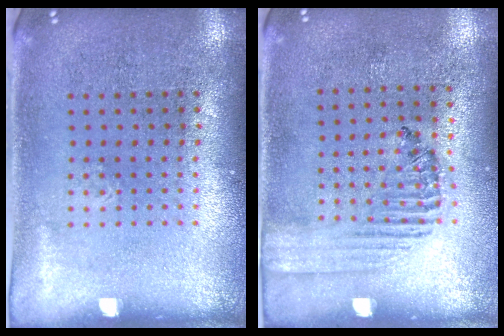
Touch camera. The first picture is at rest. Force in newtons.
{"total": 1.3, "press": 1.0, "slide": 0.8}